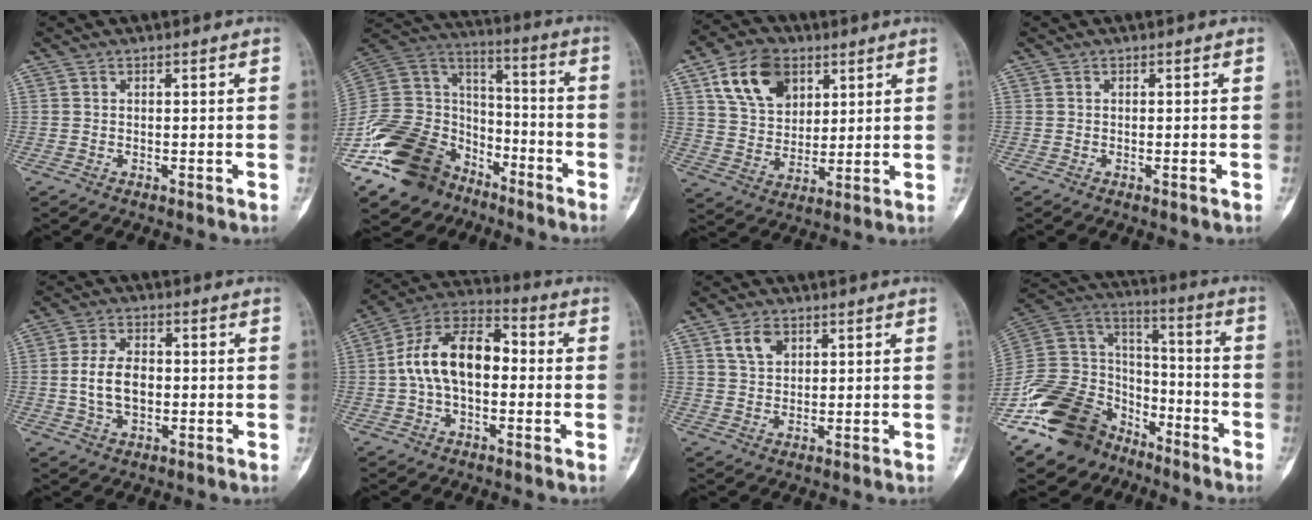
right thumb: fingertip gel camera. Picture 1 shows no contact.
{"total": 28.3, "force": [-17.2, 18.0, 13.6], "torque": [-0.299, 0.071, -0.303]}
{"total": 13.3, "force": [6.1, 9.1, 7.6], "torque": [-0.104, -0.018, 0.114]}
{"total": 0.8, "force": [-0.3, 0.1, 0.7], "torque": [-0.010, 0.001, -0.001]}
{"total": 7.8, "force": [-0.3, 4.9, 6.0], "torque": [-0.110, 0.008, -0.005]}
{"total": 14.8, "force": [-0.2, 8.8, 11.9], "torque": [-0.197, 0.045, -0.017]}
{"total": 4.6, "force": [2.3, 3.0, 2.6], "torque": [-0.034, -0.010, 0.046]}
{"total": 27.1, "force": [-17.3, 16.9, 12.4], "torque": [-0.260, 0.077, -0.306]}